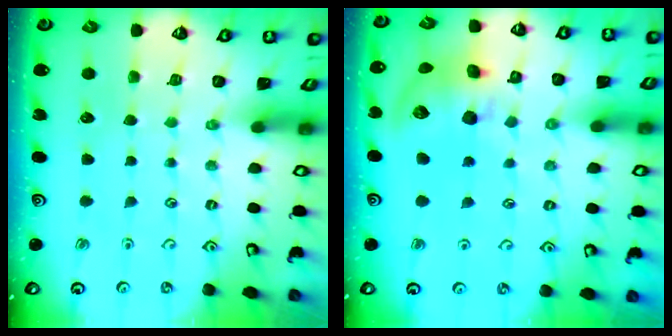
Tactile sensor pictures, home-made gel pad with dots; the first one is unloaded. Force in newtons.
{"total": 13.1, "press": 13.0, "slide": 2.0}